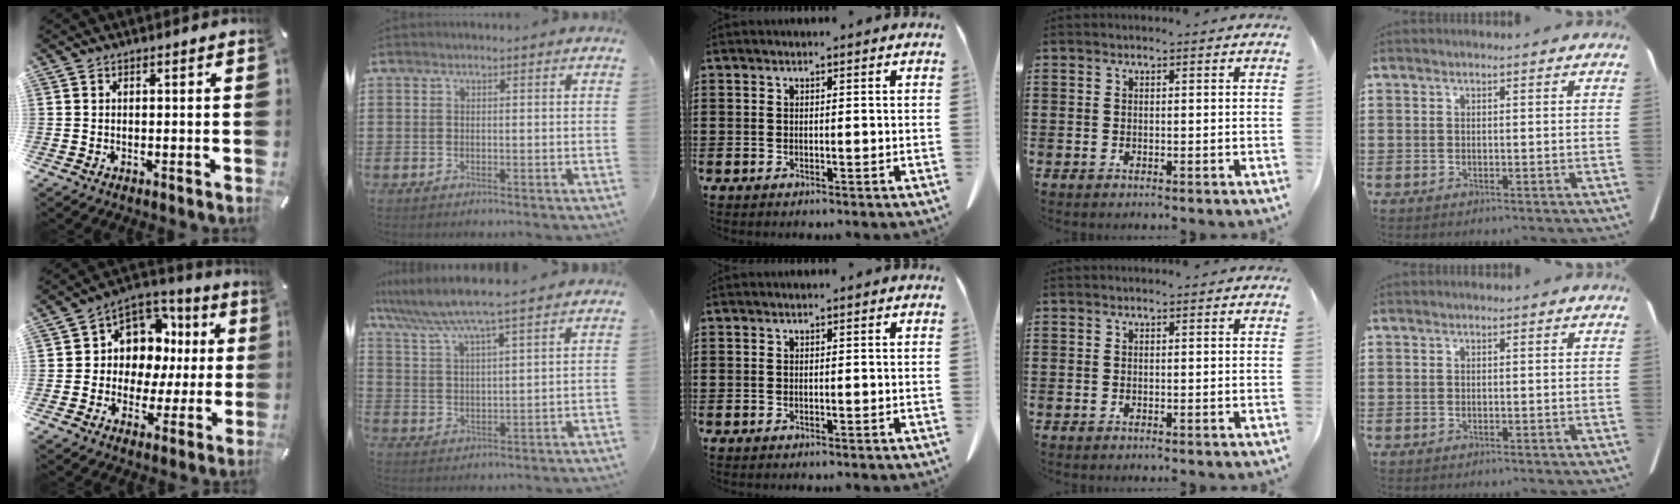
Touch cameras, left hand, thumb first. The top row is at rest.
{"thumb": {"total": 10.2, "force": [2.4, 9.6, 2.5], "torque": [-0.050, -0.024, 0.055]}, "index": {"total": 5.9, "force": [5.2, -0.3, 2.8], "torque": [-0.074, -0.027, 0.088]}}